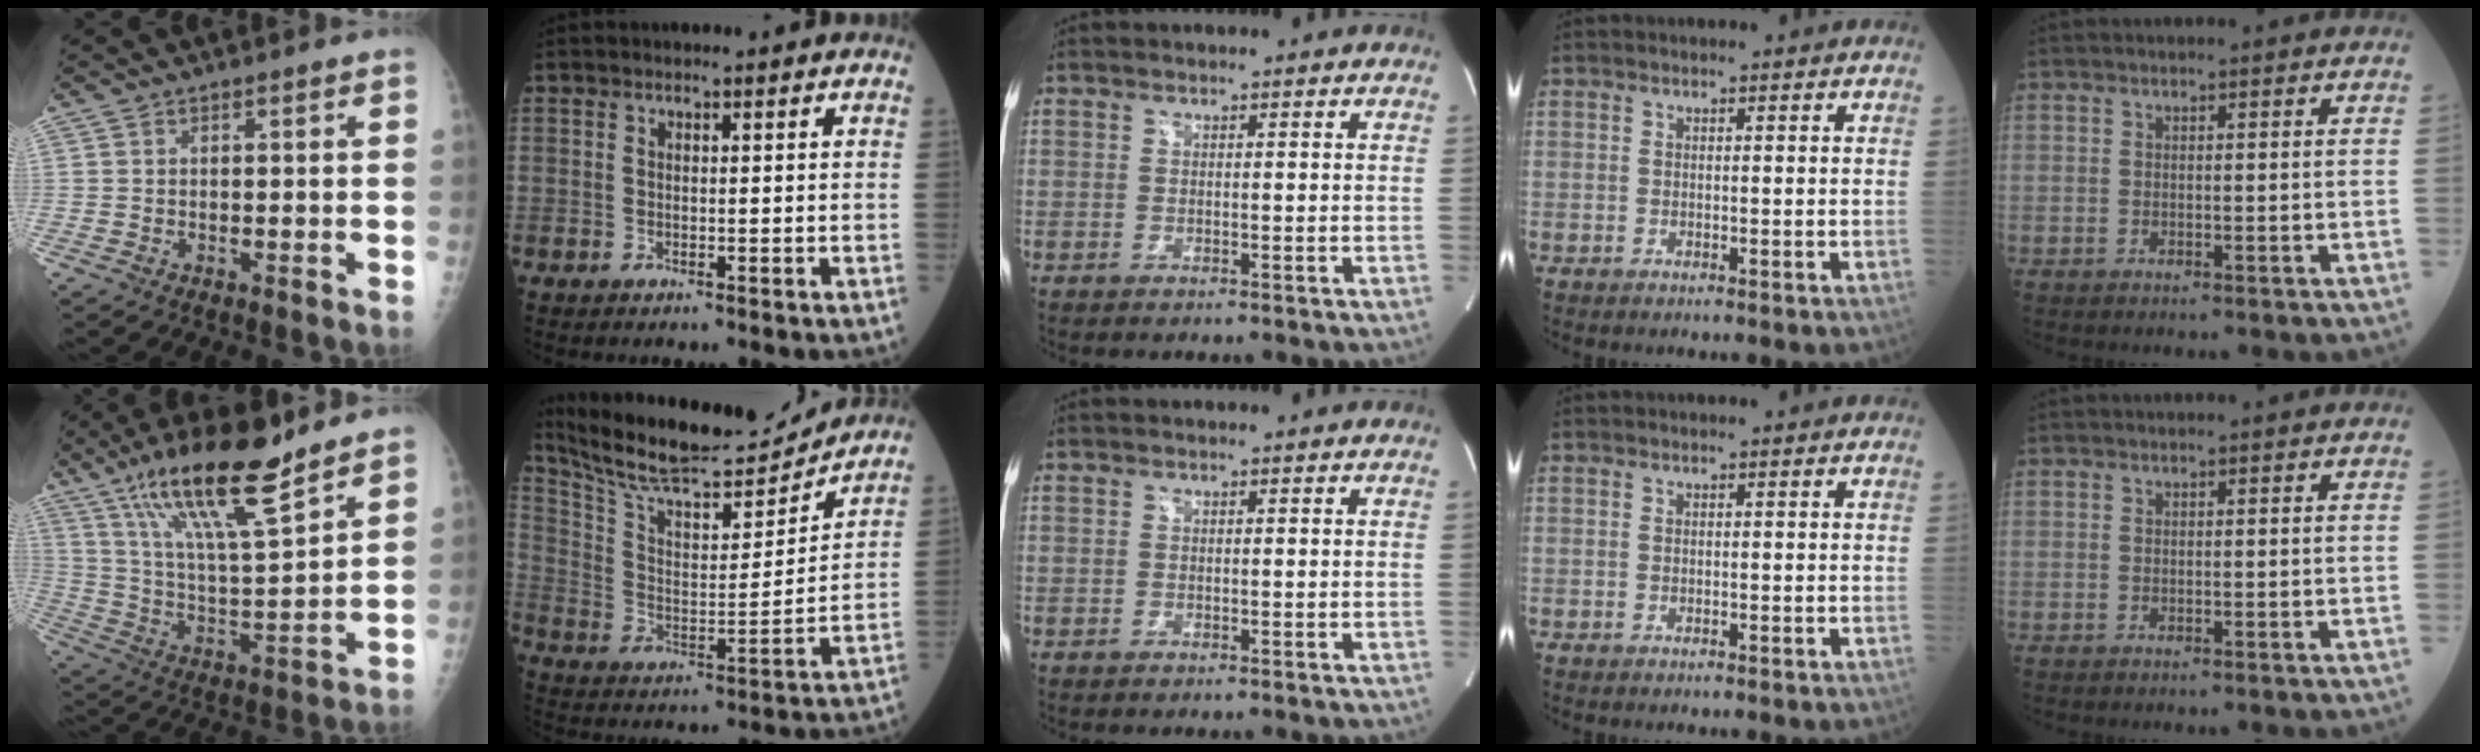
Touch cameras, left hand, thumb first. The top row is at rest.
{"thumb": {"total": 18.8, "force": [13.2, 3.6, 12.9], "torque": [-0.214, -0.063, 0.240]}, "index": {"total": 18.4, "force": [17.1, 1.8, 6.5], "torque": [-0.126, -0.007, 0.282]}}